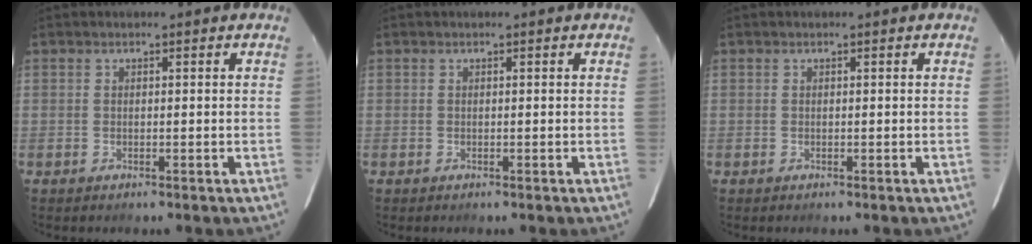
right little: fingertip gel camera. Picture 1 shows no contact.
{"total": 0.0}
{"total": 0.0}